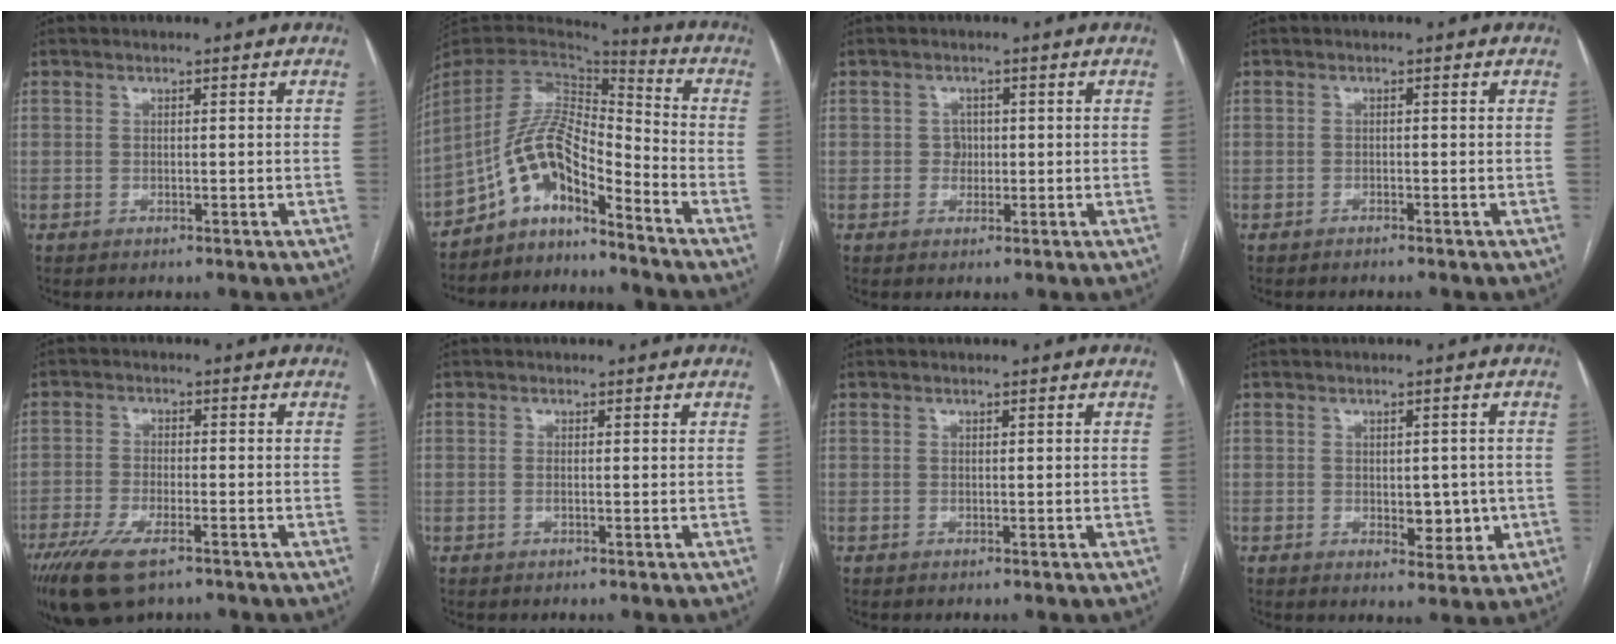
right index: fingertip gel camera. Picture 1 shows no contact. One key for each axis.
{"total": 11.3, "fx": -8.5, "fy": 2.5, "fz": 7.0, "tx": -0.133, "ty": 0.029, "tz": -0.157}
{"total": 1.8, "fx": 0.0, "fy": 1.7, "fz": 0.8, "tx": -0.009, "ty": 0.005, "tz": -0.001}
{"total": 0.7, "fx": -0.7, "fy": -0.1, "fz": 0.2, "tx": -0.005, "ty": -0.001, "tz": -0.012}
{"total": 9.3, "fx": -6.1, "fy": 2.8, "fz": 6.4, "tx": -0.121, "ty": -0.019, "tz": -0.106}
{"total": 0.7, "fx": 0.0, "fy": 0.1, "fz": 0.7, "tx": -0.018, "ty": -0.001, "tz": 0.000}
{"total": 0.0}
{"total": 5.0, "fx": -0.7, "fy": 2.7, "fz": 4.1, "tx": -0.045, "ty": -0.001, "tz": 0.001}